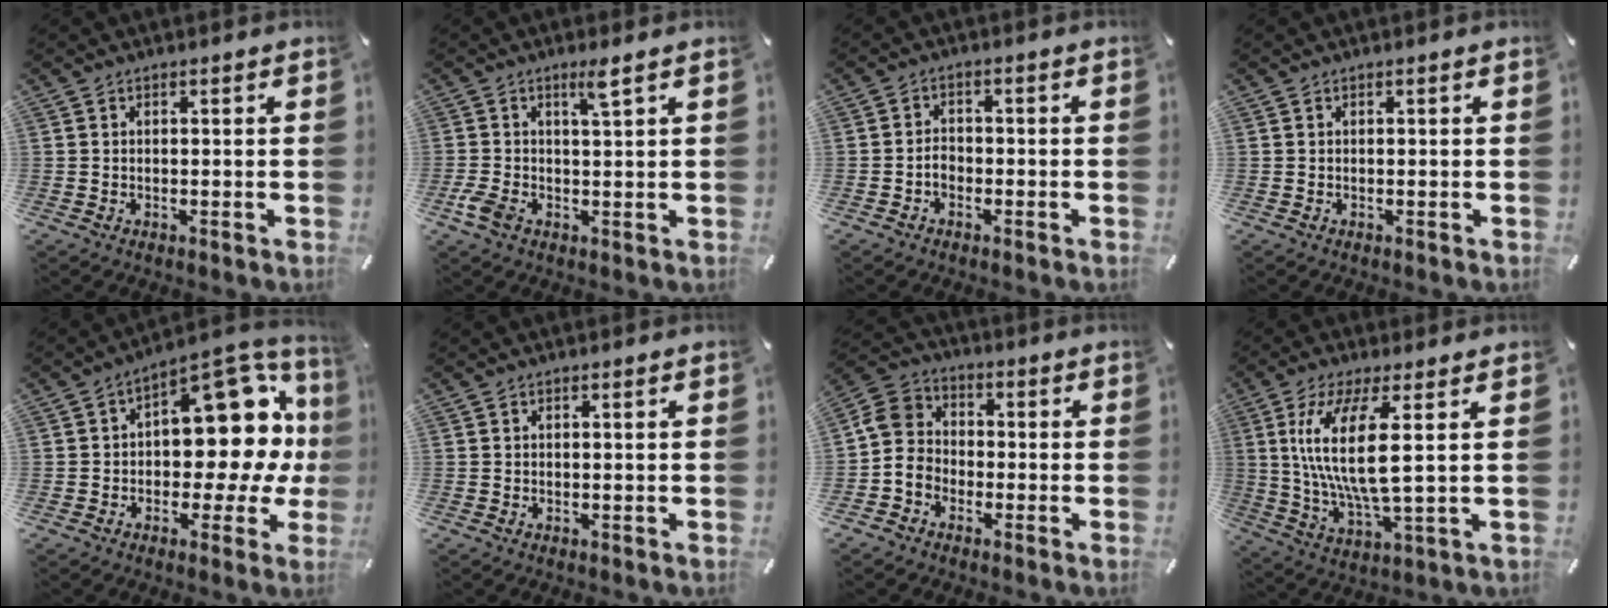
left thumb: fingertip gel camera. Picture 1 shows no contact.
{"total": 4.7, "force": [0.6, 1.3, 4.4], "torque": [-0.091, -0.001, 0.010]}
{"total": 2.8, "force": [-1.2, 2.0, 1.6], "torque": [-0.032, 0.006, -0.022]}
{"total": 0.0}
{"total": 17.6, "force": [4.5, 10.2, 13.6], "torque": [-0.162, -0.052, 0.076]}
{"total": 0.0}
{"total": 8.1, "force": [-3.1, 7.1, 2.3], "torque": [-0.049, 0.035, -0.059]}
{"total": 14.3, "force": [2.8, 3.6, 13.5], "torque": [-0.295, -0.016, 0.042]}